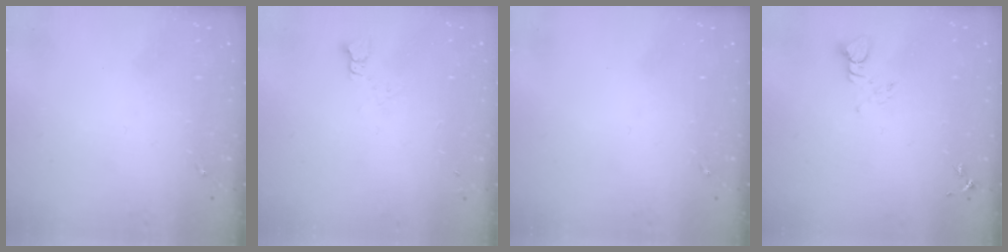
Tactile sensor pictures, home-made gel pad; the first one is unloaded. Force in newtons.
{"total": 4.1, "press": 4.0, "slide": 0.4}
{"total": 0.0}
{"total": 3.8, "press": 3.7, "slide": 0.4}